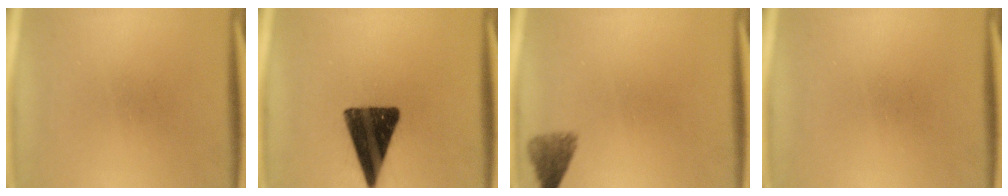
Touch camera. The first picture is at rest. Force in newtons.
{"total": 15.2}
{"total": 3.0}
{"total": 0.0}